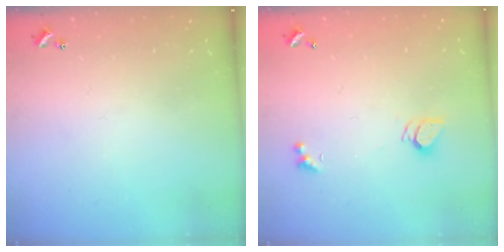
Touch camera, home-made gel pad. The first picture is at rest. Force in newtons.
{"total": 2.2, "press": 2.2, "slide": 0.3}